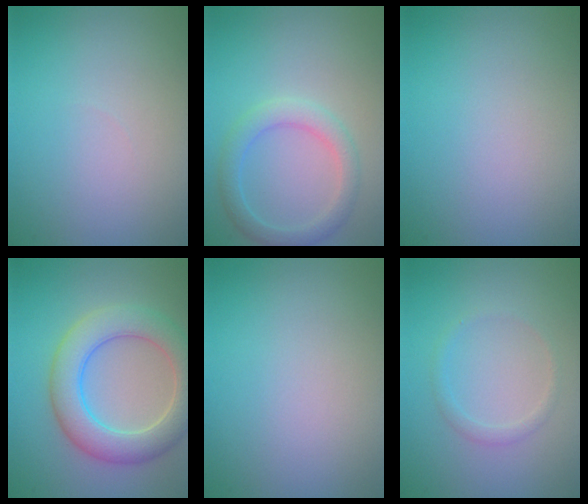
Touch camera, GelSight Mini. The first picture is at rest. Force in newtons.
{"total": 2.8, "press": 2.8, "slide": 0.1}
{"total": 0.0}
{"total": 6.2, "press": 6.2, "slide": 0.4}
{"total": 0.0}
{"total": 1.1, "press": 1.1, "slide": 0.0}